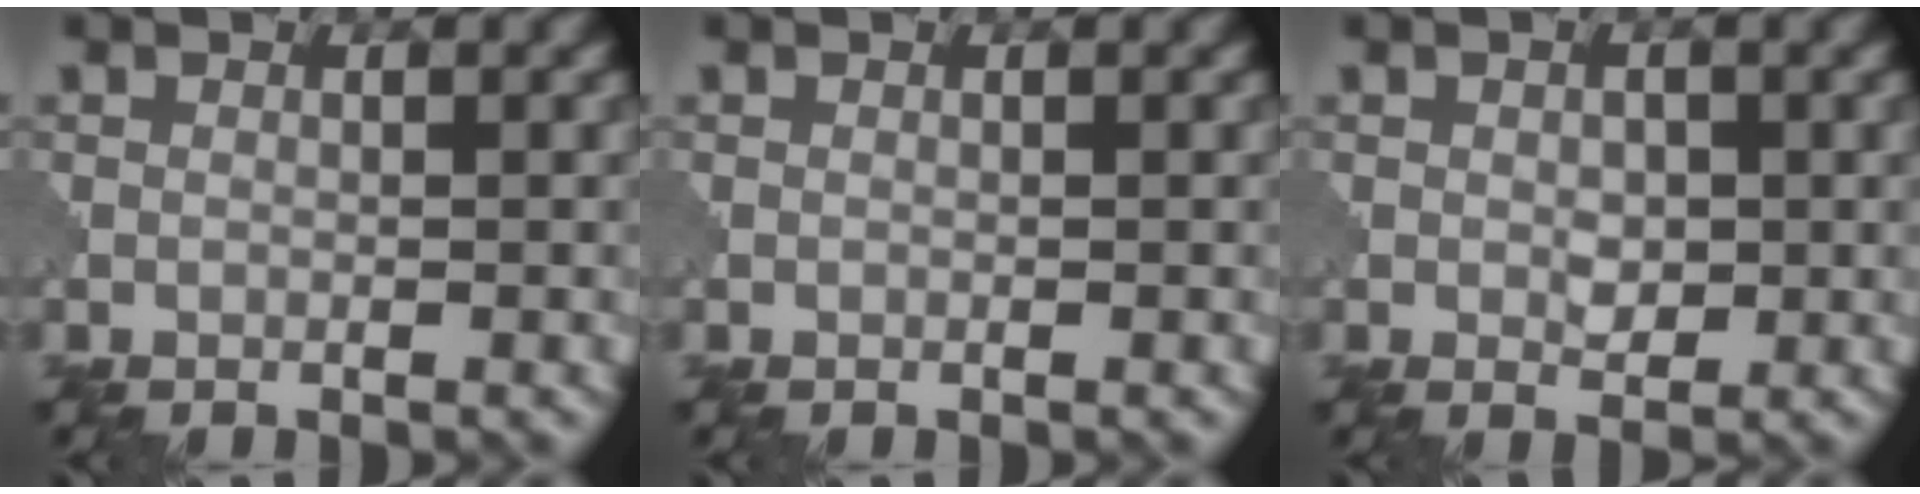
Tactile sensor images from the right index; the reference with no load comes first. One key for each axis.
{"total": 0.0}
{"total": 1.5, "fx": 0.4, "fy": 1.1, "fz": 0.9, "tx": -0.018, "ty": -0.001, "tz": 0.012}